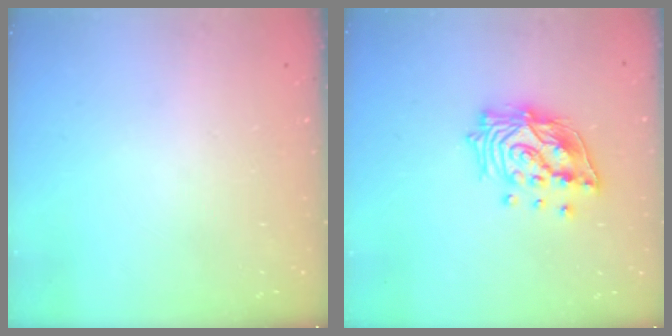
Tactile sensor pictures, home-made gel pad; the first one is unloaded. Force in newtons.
{"total": 16.3, "press": 16.2, "slide": 2.1}